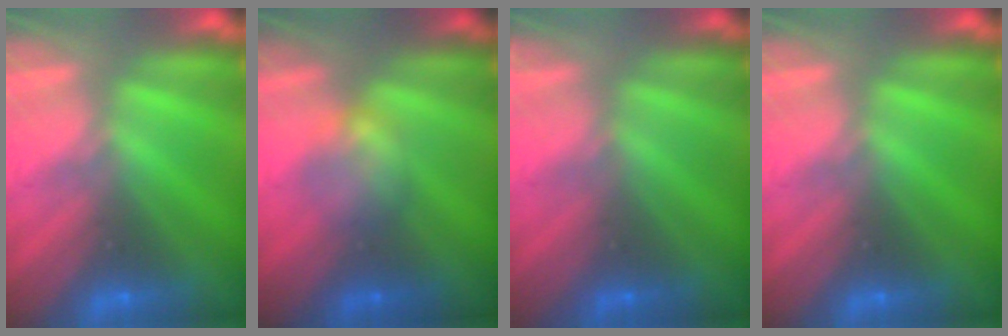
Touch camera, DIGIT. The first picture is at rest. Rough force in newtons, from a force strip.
{"total": 2.3}
{"total": 2.6}
{"total": 0.0}